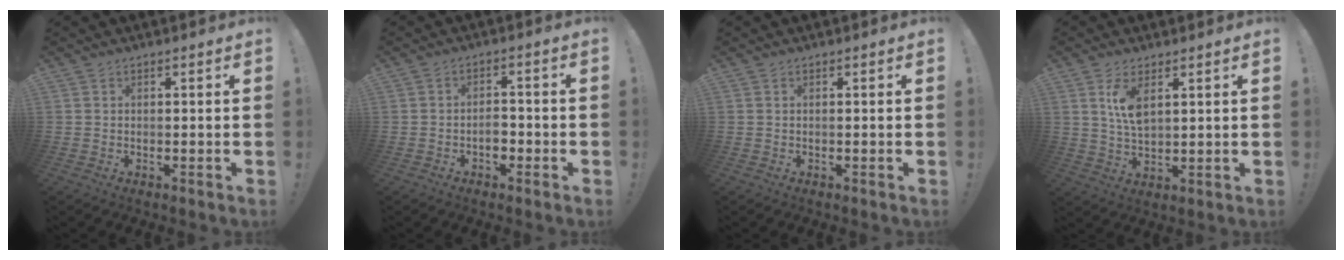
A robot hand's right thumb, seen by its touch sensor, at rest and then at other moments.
{"total": 4.1, "force": [-1.8, 2.7, 2.5], "torque": [-0.036, 0.004, -0.032]}
{"total": 0.0}
{"total": 7.2, "force": [3.2, 3.0, 5.8], "torque": [-0.103, -0.016, 0.052]}